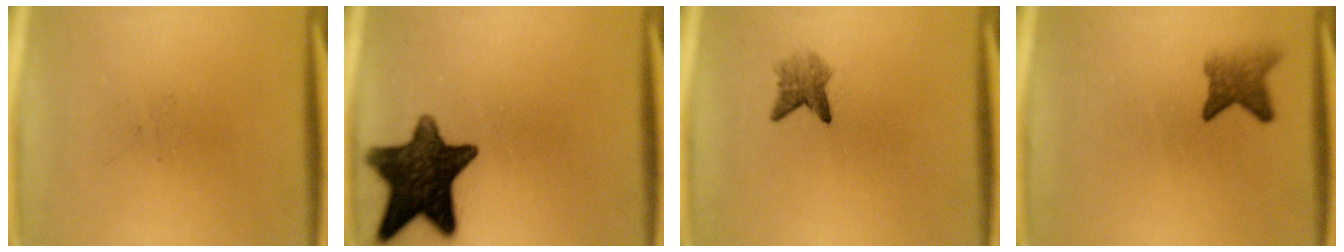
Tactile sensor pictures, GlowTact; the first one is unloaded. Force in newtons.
{"total": 14.3}
{"total": 2.6}
{"total": 3.2}